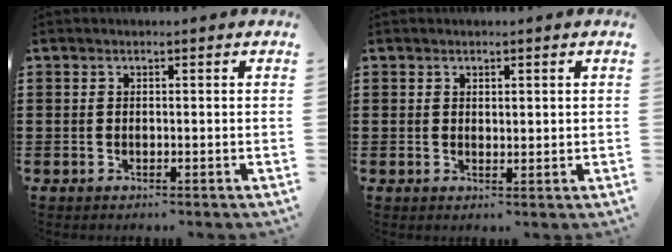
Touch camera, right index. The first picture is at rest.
{"total": 1.0, "force": [0.8, 0.5, 0.4], "torque": [-0.007, 0.003, 0.014]}